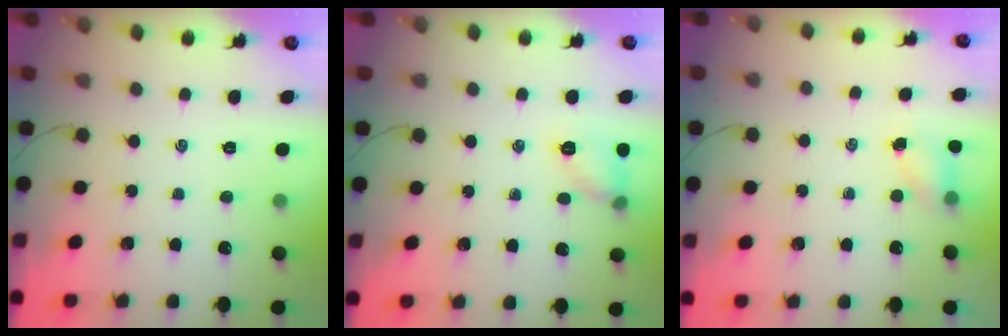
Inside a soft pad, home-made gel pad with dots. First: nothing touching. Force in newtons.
{"total": 8.3, "press": 8.3, "slide": 0.3}
{"total": 4.0, "press": 3.9, "slide": 1.0}